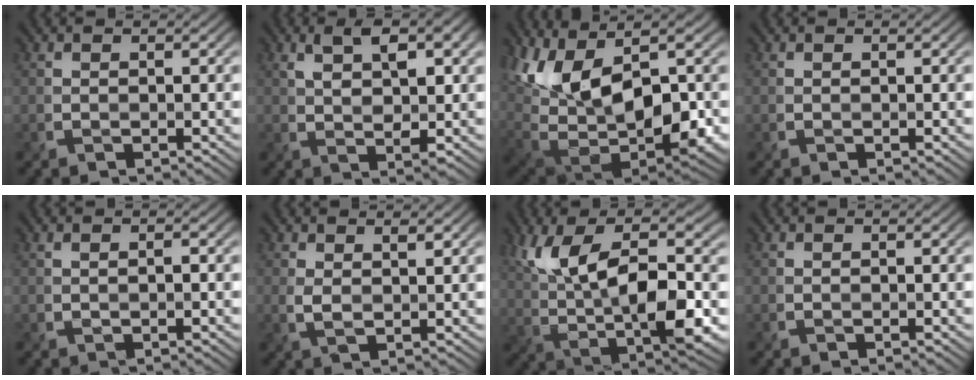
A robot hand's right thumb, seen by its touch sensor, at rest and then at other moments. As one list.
[{"total": 5.9, "force": [2.0, 2.5, 4.9], "torque": [-0.088, -0.001, 0.032]}, {"total": 15.2, "force": [2.4, 8.4, 12.5], "torque": [-0.263, -0.009, 0.041]}, {"total": 0.0}, {"total": 1.0, "force": [0.0, 0.3, 1.0], "torque": [-0.016, 0.001, 0.003]}, {"total": 2.0, "force": [1.1, 0.5, 1.6], "torque": [-0.036, -0.004, 0.021]}, {"total": 13.5, "force": [2.9, 5.0, 12.1], "torque": [-0.222, 0.001, 0.051]}, {"total": 0.0}]